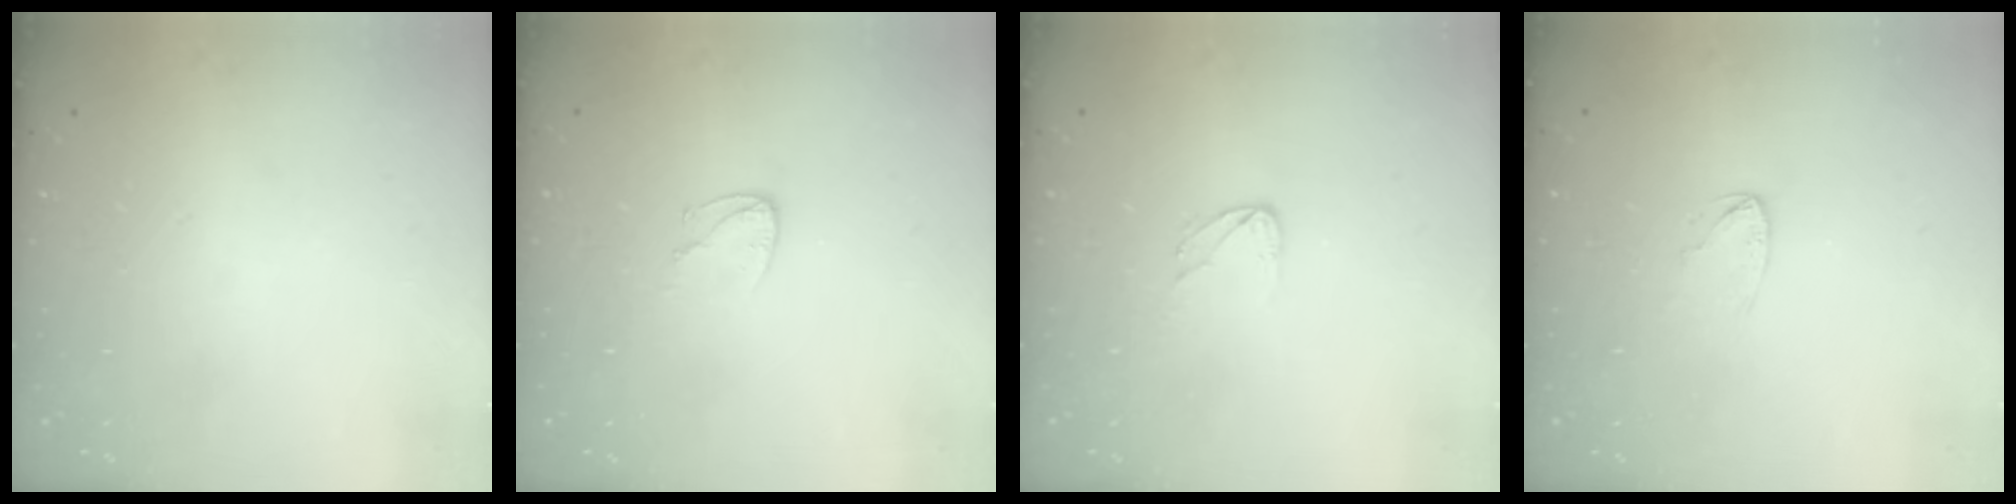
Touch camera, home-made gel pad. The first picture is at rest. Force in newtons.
{"total": 4.3, "press": 4.2, "slide": 0.5}
{"total": 3.9, "press": 3.8, "slide": 0.3}
{"total": 2.5, "press": 2.5, "slide": 0.2}